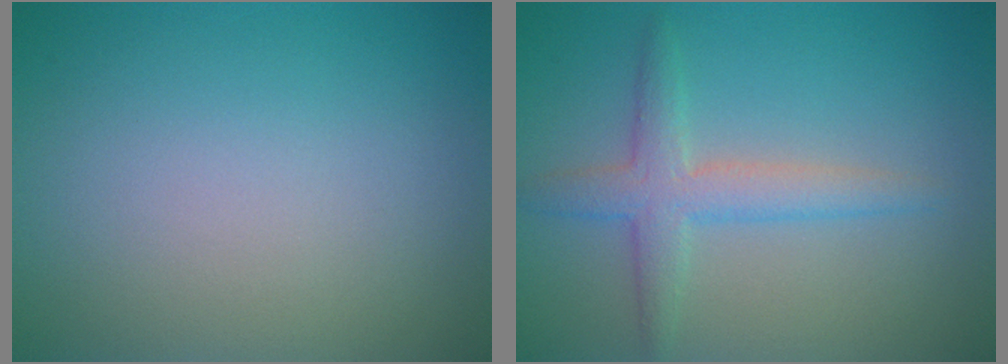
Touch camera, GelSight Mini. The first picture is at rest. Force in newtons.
{"total": 3.2, "press": 3.2, "slide": 0.0}